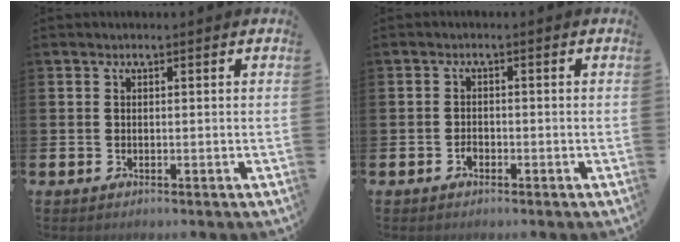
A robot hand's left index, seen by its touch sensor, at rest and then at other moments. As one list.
[{"total": 1.2, "force": [-0.7, 0.8, 0.5], "torque": [-0.005, -0.002, -0.016]}]